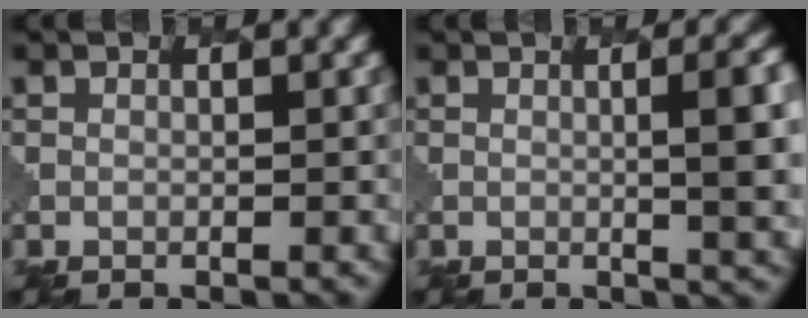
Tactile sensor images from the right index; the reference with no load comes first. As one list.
[{"total": 7.5, "force": [0.7, 2.7, 7.0], "torque": [-0.061, 0.005, 0.005]}]